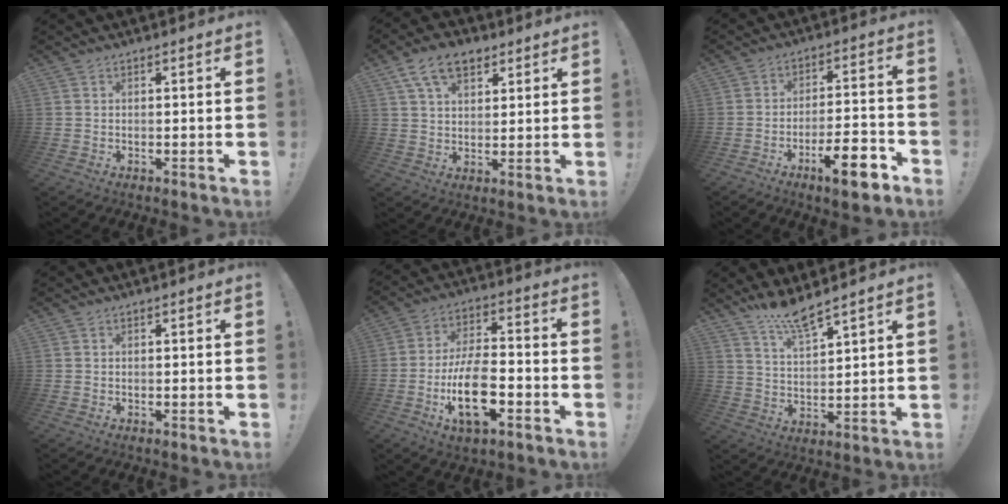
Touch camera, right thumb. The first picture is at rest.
{"total": 10.6, "force": [5.9, 6.3, 6.1], "torque": [-0.103, -0.012, 0.112]}
{"total": 12.9, "force": [-7.7, 3.4, 9.8], "torque": [-0.138, 0.043, -0.125]}
{"total": 0.0}
{"total": 15.8, "force": [-5.6, 7.3, 12.9], "torque": [-0.230, 0.020, -0.097]}
{"total": 8.8, "force": [7.5, 1.1, 4.5], "torque": [-0.082, -0.044, 0.132]}